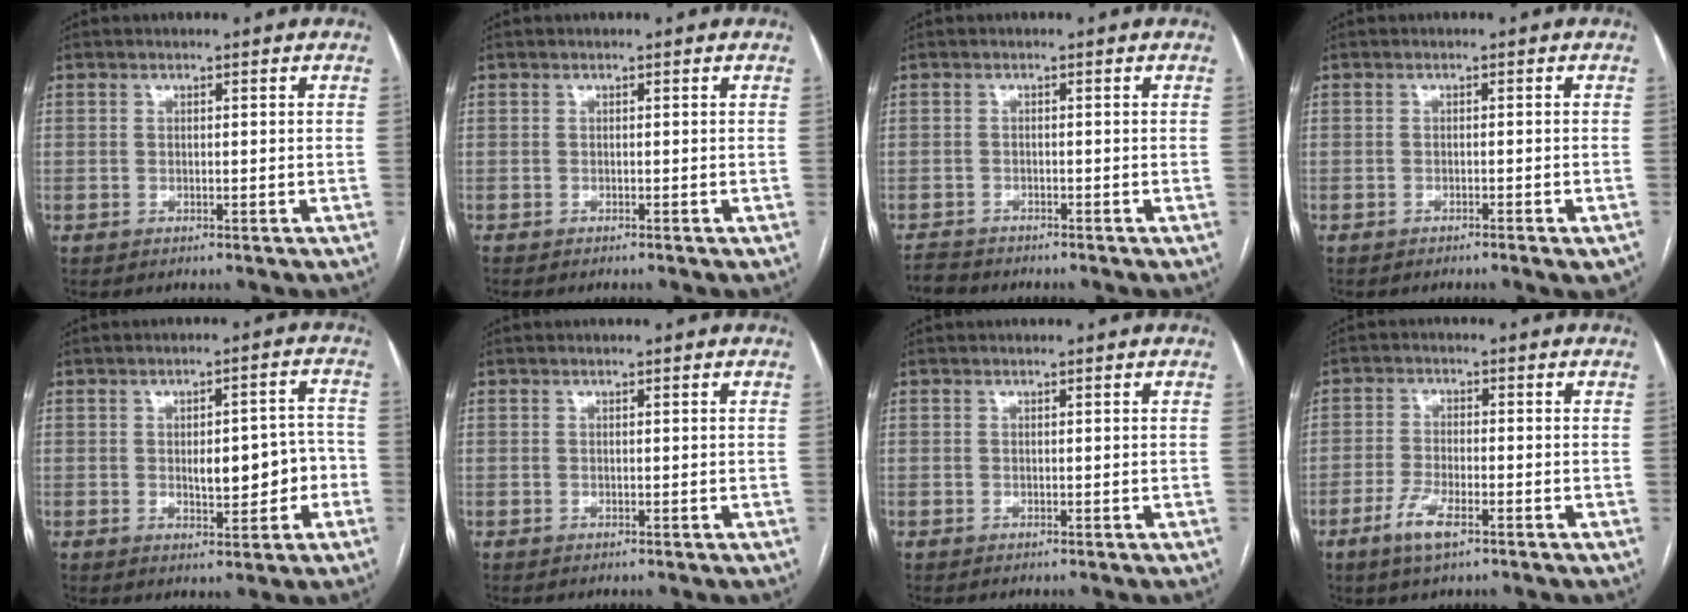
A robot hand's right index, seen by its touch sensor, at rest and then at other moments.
{"total": 0.0}
{"total": 2.3, "force": [-2.2, 0.2, -0.4], "torque": [0.007, -0.012, -0.039]}
{"total": 2.7, "force": [-1.9, 0.3, 1.9], "torque": [-0.018, 0.001, -0.021]}
{"total": 6.8, "force": [-1.3, 2.8, 6.1], "torque": [-0.081, 0.021, -0.006]}
{"total": 0.0}
{"total": 0.0}
{"total": 4.8, "force": [-2.8, 1.3, 3.7], "torque": [-0.080, -0.004, -0.052]}